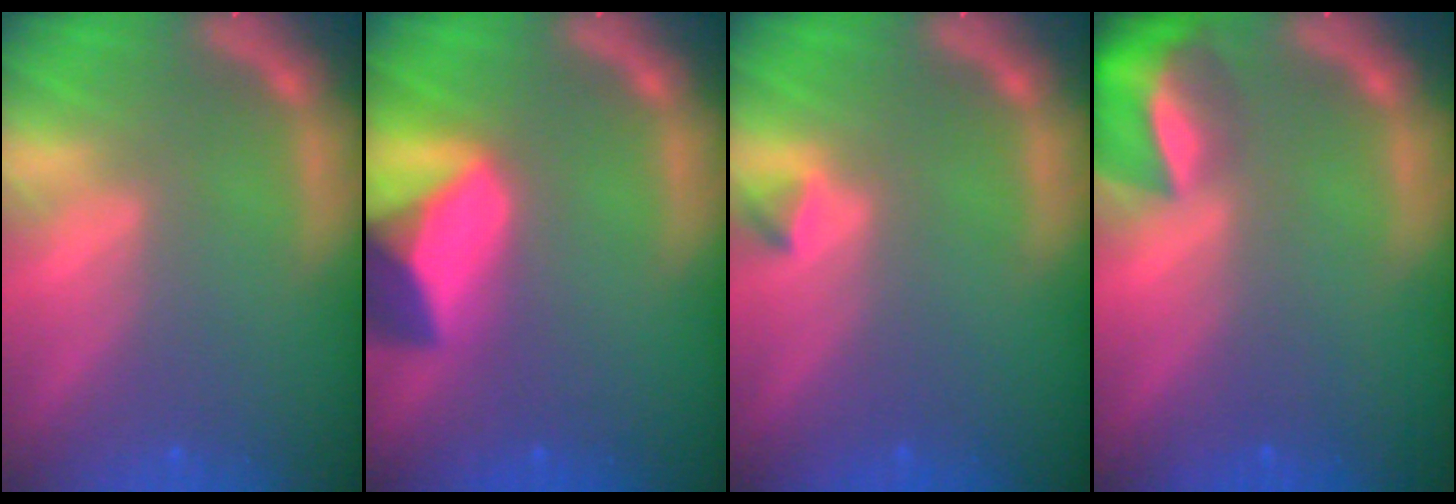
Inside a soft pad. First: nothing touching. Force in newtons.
{"total": 8.9}
{"total": 0.9}
{"total": 6.4}